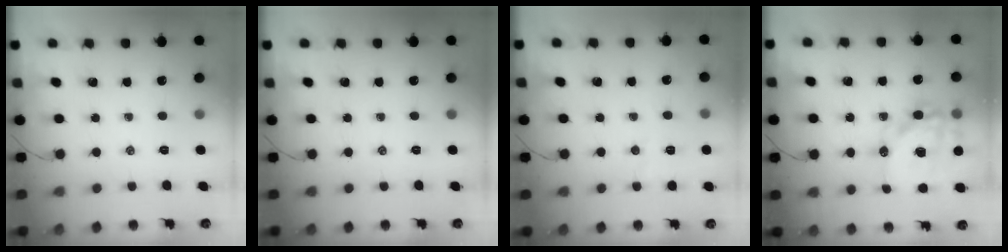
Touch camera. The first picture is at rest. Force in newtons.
{"total": 0.0}
{"total": 3.5, "press": 3.4, "slide": 0.8}
{"total": 19.6, "press": 19.1, "slide": 4.3}